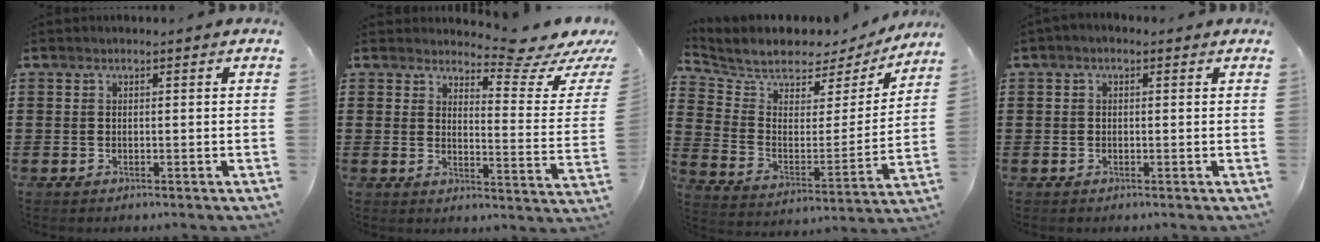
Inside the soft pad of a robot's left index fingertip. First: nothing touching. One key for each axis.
{"total": 6.8, "fx": 6.1, "fy": 0.4, "fz": 3.0, "tx": -0.053, "ty": -0.046, "tz": 0.101}
{"total": 5.7, "fx": 5.3, "fy": 1.9, "fz": 0.8, "tx": -0.048, "ty": -0.048, "tz": 0.086}
{"total": 0.9, "fx": 0.0, "fy": 0.5, "fz": 0.7, "tx": -0.013, "ty": 0.005, "tz": -0.001}